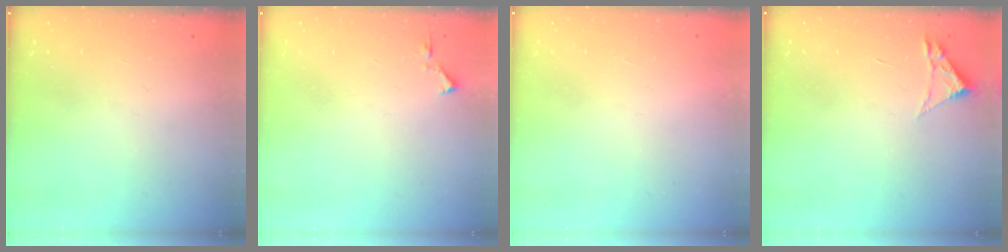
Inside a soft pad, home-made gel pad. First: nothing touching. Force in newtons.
{"total": 3.5, "press": 3.4, "slide": 0.6}
{"total": 1.7, "press": 1.6, "slide": 0.1}
{"total": 1.8, "press": 1.8, "slide": 0.2}